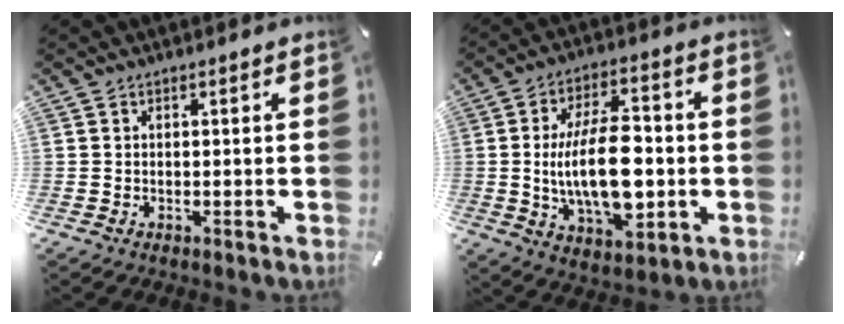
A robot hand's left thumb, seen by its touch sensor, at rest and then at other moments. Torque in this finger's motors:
{"motor_torque": [0.43, 2.18, 1.66, 0.45, 0.64]}